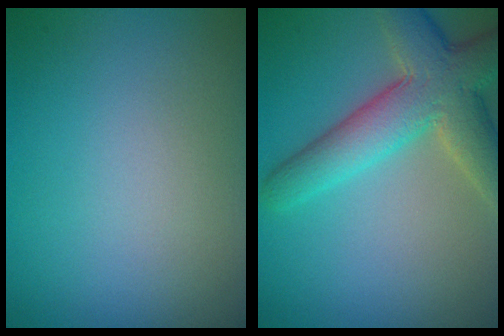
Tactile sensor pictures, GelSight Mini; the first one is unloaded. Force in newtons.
{"total": 6.9, "press": 6.9, "slide": 0.5}